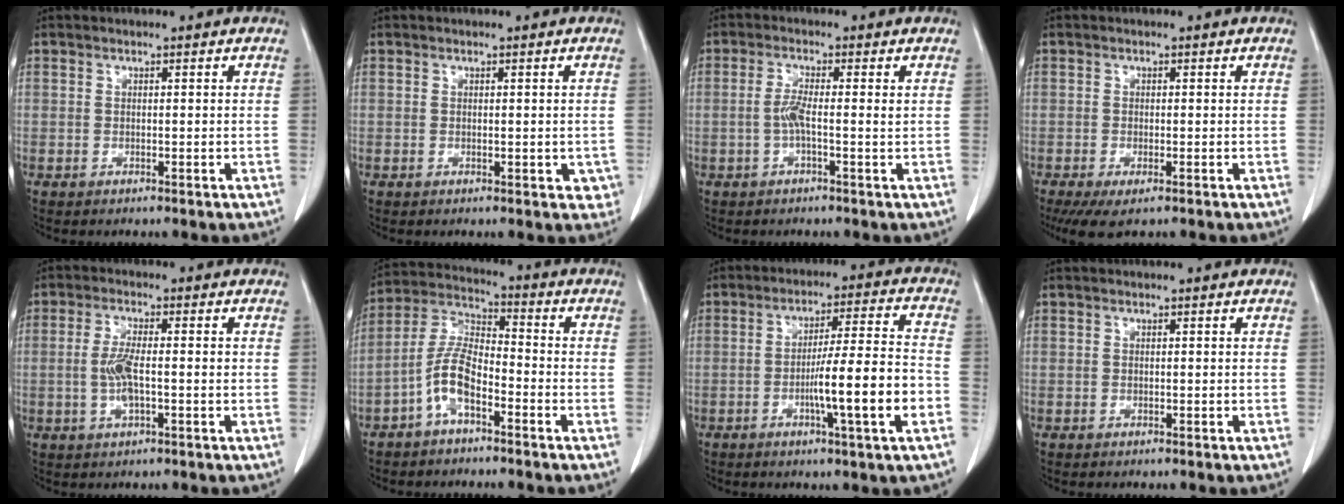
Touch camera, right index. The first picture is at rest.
{"total": 2.8, "force": [-0.4, 1.6, 2.3], "torque": [-0.009, -0.002, -0.002]}
{"total": 3.0, "force": [-0.4, 0.1, 3.0], "torque": [-0.061, 0.003, -0.008]}
{"total": 4.2, "force": [-2.6, 1.2, 3.1], "torque": [-0.053, -0.012, -0.042]}
{"total": 4.9, "force": [-0.6, 1.1, 4.7], "torque": [-0.101, -0.001, -0.012]}
{"total": 7.8, "force": [-3.9, 3.0, 6.0], "torque": [-0.139, 0.020, -0.079]}
{"total": 11.7, "force": [-3.5, -0.4, 11.1], "torque": [-0.179, -0.001, -0.059]}
{"total": 0.0}